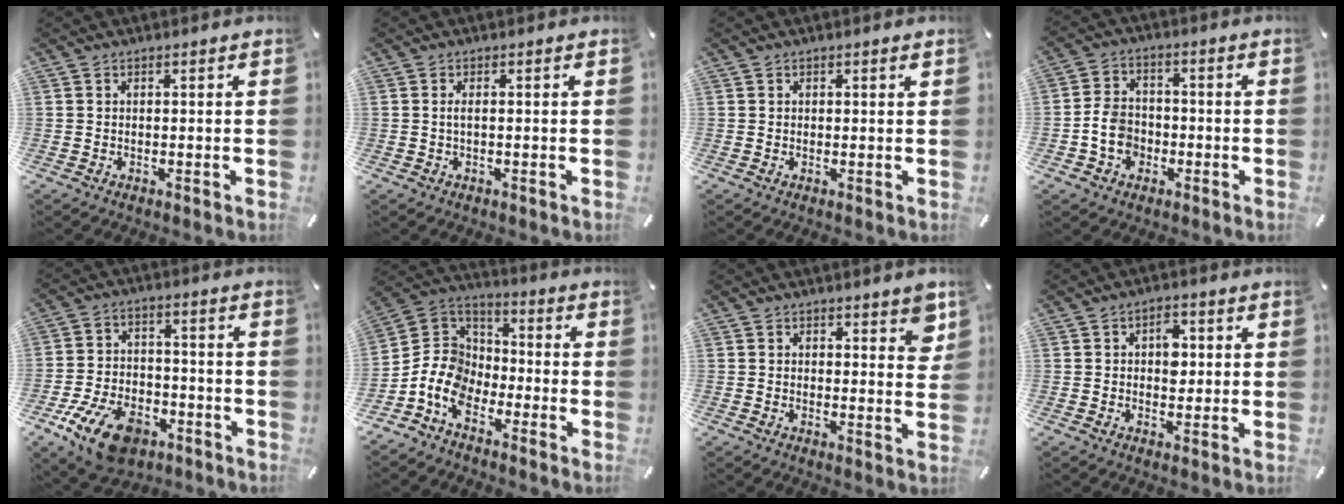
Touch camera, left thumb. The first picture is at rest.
{"total": 1.5, "force": [-0.1, 0.5, 1.4], "torque": [-0.027, 0.000, -0.002]}
{"total": 0.5, "force": [0.3, 0.3, 0.4], "torque": [-0.007, 0.000, 0.005]}
{"total": 8.2, "force": [-2.3, 6.8, 3.8], "torque": [-0.086, 0.021, -0.038]}
{"total": 13.4, "force": [-7.6, 8.0, 7.7], "torque": [-0.145, 0.051, -0.130]}
{"total": 11.2, "force": [-6.8, 7.8, 4.3], "torque": [-0.116, 0.023, -0.134]}
{"total": 4.6, "force": [2.7, 2.4, 2.8], "torque": [-0.019, -0.013, 0.042]}
{"total": 5.2, "force": [0.6, 3.6, 3.7], "torque": [-0.034, -0.005, 0.000]}